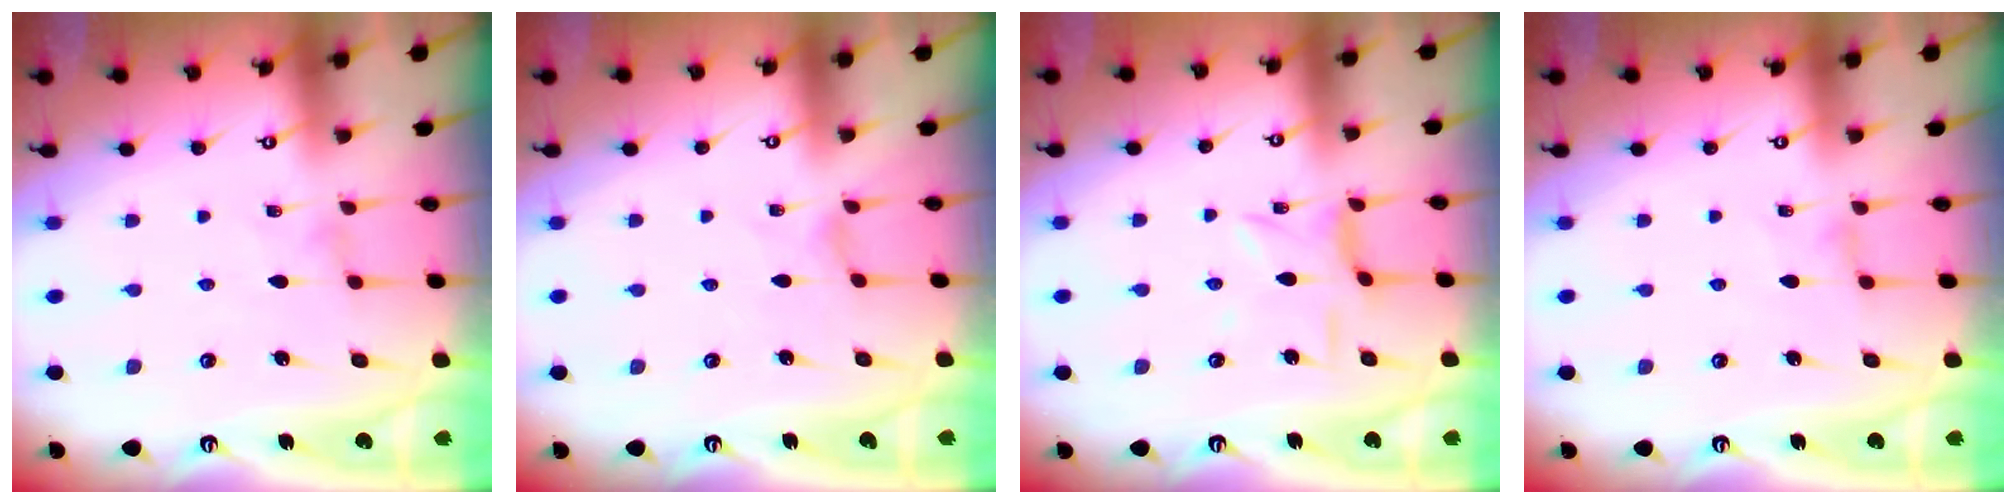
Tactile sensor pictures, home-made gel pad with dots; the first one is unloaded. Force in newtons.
{"total": 0.0}
{"total": 2.4, "press": 2.4, "slide": 0.4}
{"total": 0.9, "press": 0.8, "slide": 0.3}